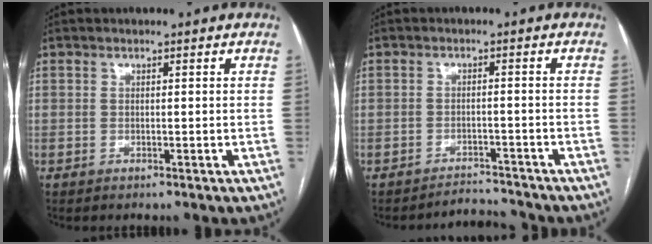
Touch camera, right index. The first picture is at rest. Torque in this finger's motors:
{"motor_torque": [-1.01, 0.45, -0.60, -0.18]}